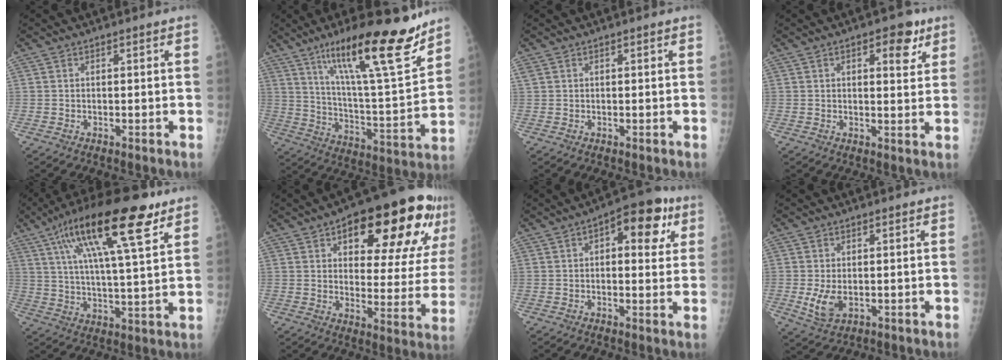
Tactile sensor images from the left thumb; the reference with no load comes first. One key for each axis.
{"total": 23.1, "fx": 15.4, "fy": 4.2, "fz": 16.7, "tx": -0.244, "ty": -0.073, "tz": 0.254}
{"total": 0.8, "fx": 0.4, "fy": 0.6, "fz": 0.3, "tx": -0.005, "ty": 0.010, "tz": 0.010}
{"total": 6.2, "fx": 3.0, "fy": 2.9, "fz": 4.6, "tx": -0.040, "ty": -0.011, "tz": 0.034}
{"total": 21.0, "fx": 10.8, "fy": 5.5, "fz": 17.2, "tx": -0.282, "ty": -0.010, "tz": 0.178}
{"total": 24.4, "fx": 12.7, "fy": 9.6, "fz": 18.5, "tx": -0.208, "ty": -0.016, "tz": 0.177}
{"total": 11.4, "fx": 4.1, "fy": 5.5, "fz": 9.1, "tx": -0.083, "ty": 0.008, "tz": 0.045}
{"total": 5.0, "fx": -0.7, "fy": 3.1, "fz": 3.9, "tx": -0.080, "ty": -0.010, "tz": -0.005}